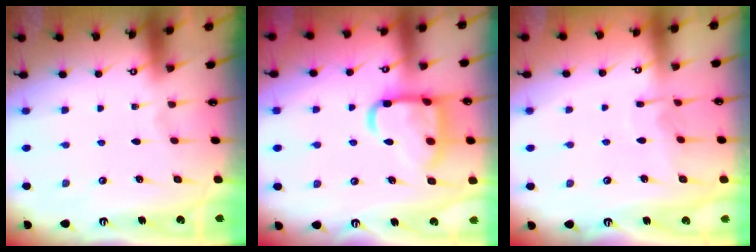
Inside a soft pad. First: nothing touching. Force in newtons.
{"total": 16.9, "press": 16.9, "slide": 1.5}
{"total": 5.6, "press": 5.6, "slide": 0.3}